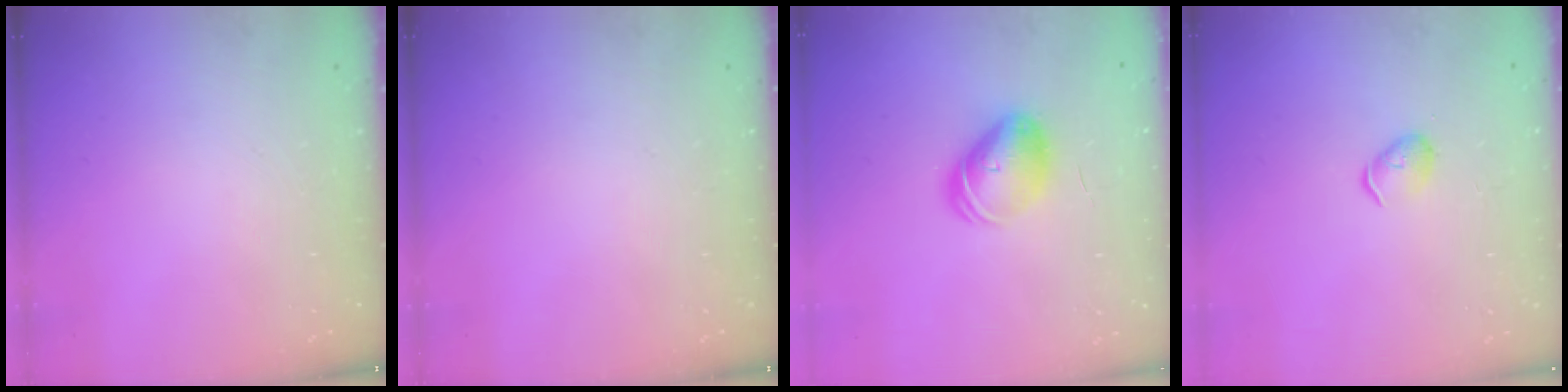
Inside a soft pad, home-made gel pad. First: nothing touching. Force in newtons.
{"total": 0.0}
{"total": 8.5, "press": 8.5, "slide": 1.0}
{"total": 3.7, "press": 3.6, "slide": 0.7}